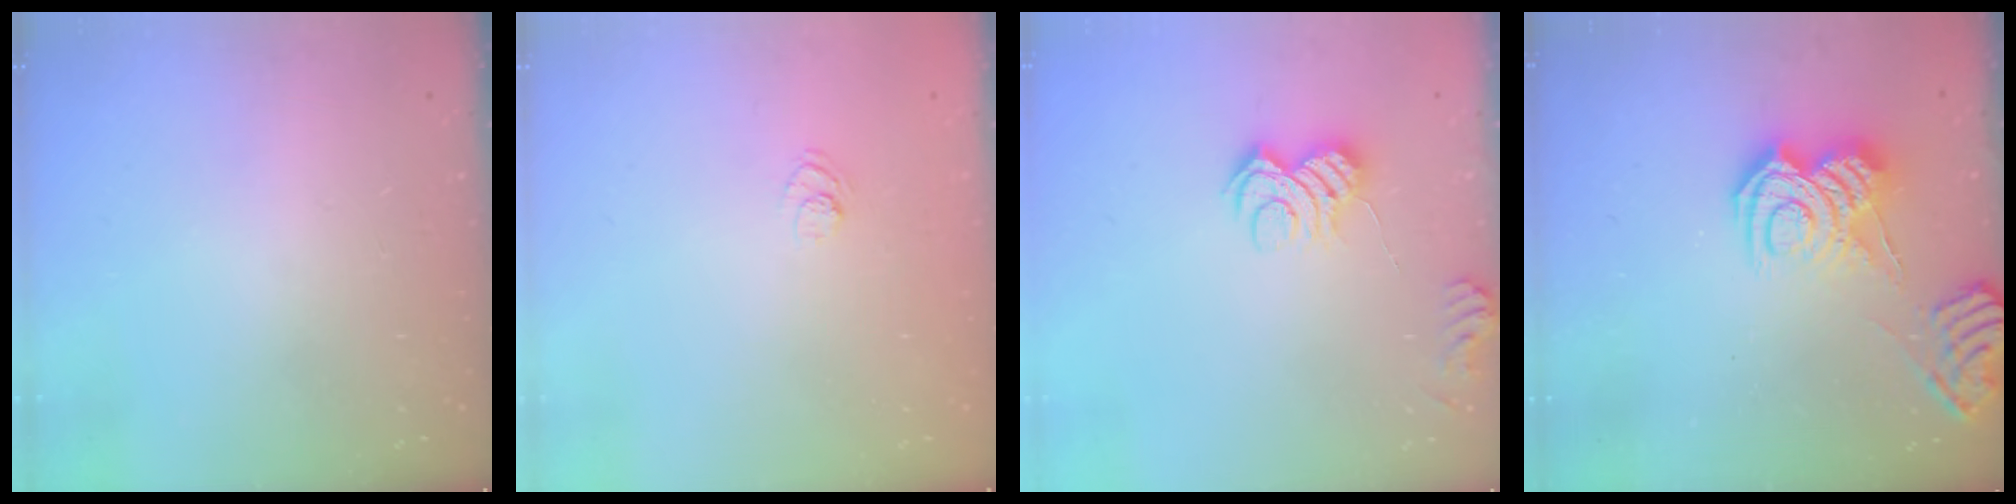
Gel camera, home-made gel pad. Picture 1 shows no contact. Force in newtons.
{"total": 3.3, "press": 3.1, "slide": 1.1}
{"total": 7.9, "press": 7.8, "slide": 1.2}
{"total": 12.0, "press": 12.0, "slide": 1.4}